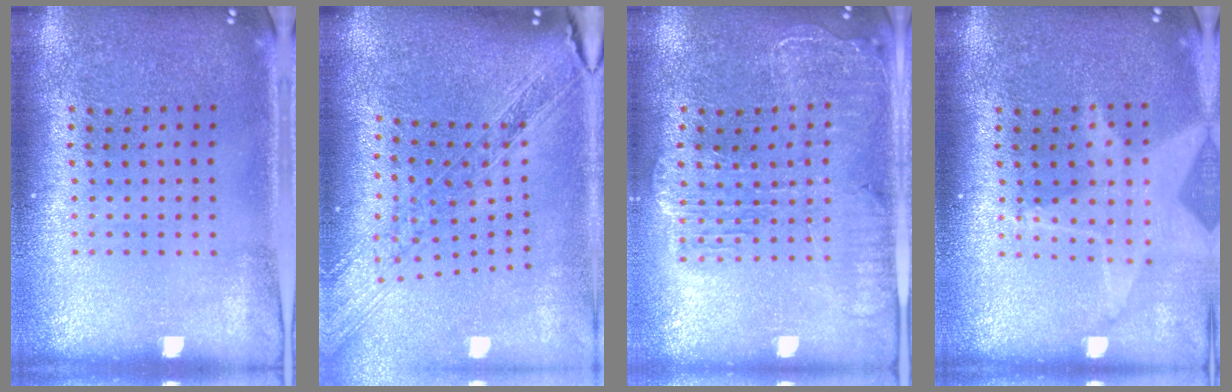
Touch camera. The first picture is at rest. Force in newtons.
{"total": 1.7, "press": 1.5, "slide": 0.8}
{"total": 2.1, "press": 1.9, "slide": 0.9}
{"total": 1.8, "press": 1.5, "slide": 1.1}